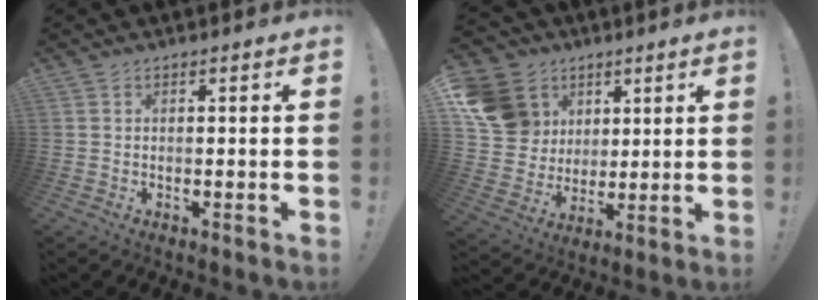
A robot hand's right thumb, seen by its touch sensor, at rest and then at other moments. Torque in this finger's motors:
{"motor_torque": [0.14, 1.62, 0.36, -0.09, 0.07]}